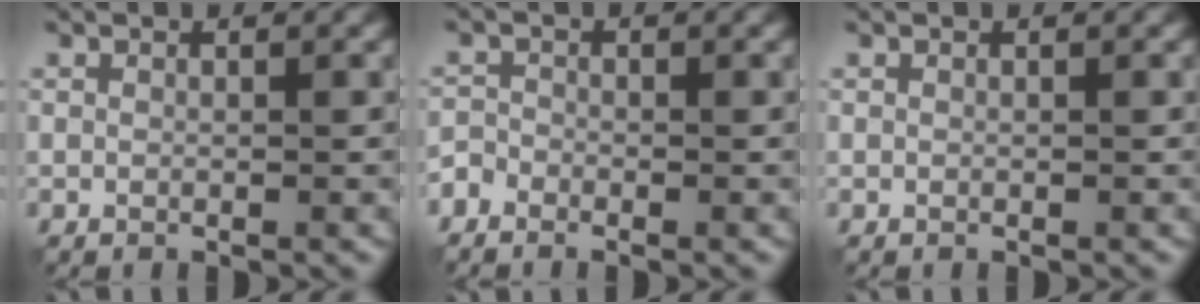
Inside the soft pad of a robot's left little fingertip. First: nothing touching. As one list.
[{"total": 1.5, "force": [-1.3, 0.7, 0.3], "torque": [-0.010, 0.002, -0.034]}, {"total": 0.0}]